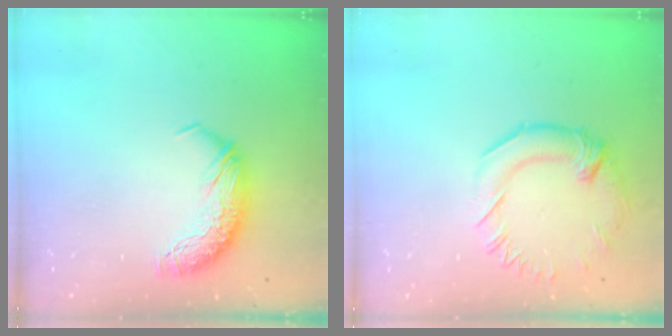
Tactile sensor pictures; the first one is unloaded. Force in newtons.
{"total": 1.3, "press": 0.4, "slide": 1.3}